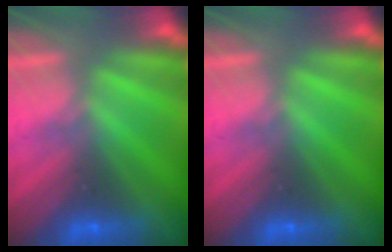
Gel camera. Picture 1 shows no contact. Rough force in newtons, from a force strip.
{"total": 0.0}